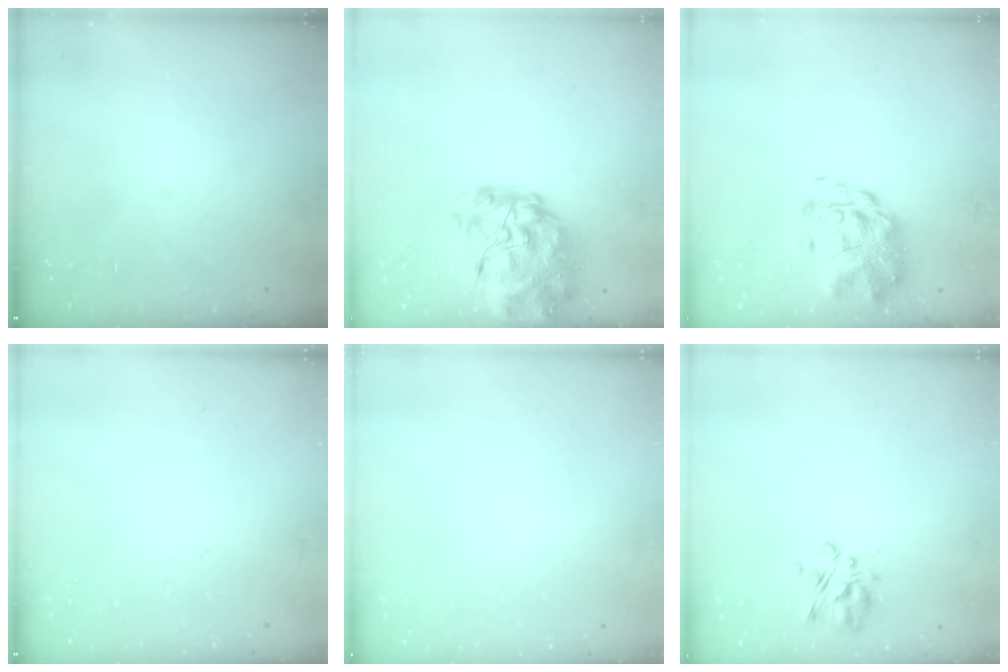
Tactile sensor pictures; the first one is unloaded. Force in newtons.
{"total": 14.4, "press": 13.6, "slide": 4.7}
{"total": 3.4, "press": 3.2, "slide": 1.0}
{"total": 0.0}
{"total": 1.7, "press": 1.7, "slide": 0.2}
{"total": 3.8, "press": 3.7, "slide": 0.9}